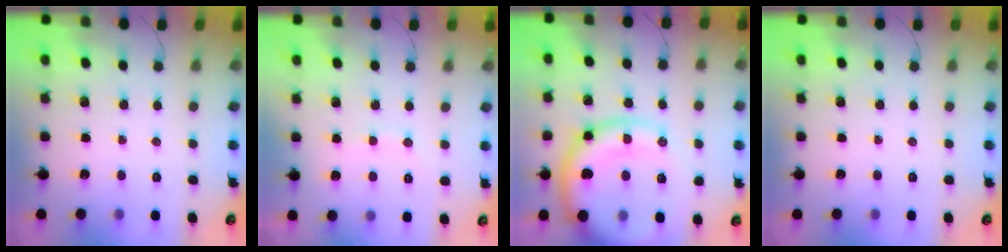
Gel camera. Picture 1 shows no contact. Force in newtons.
{"total": 6.8, "press": 6.7, "slide": 1.4}
{"total": 17.5, "press": 17.3, "slide": 2.9}
{"total": 0.0}